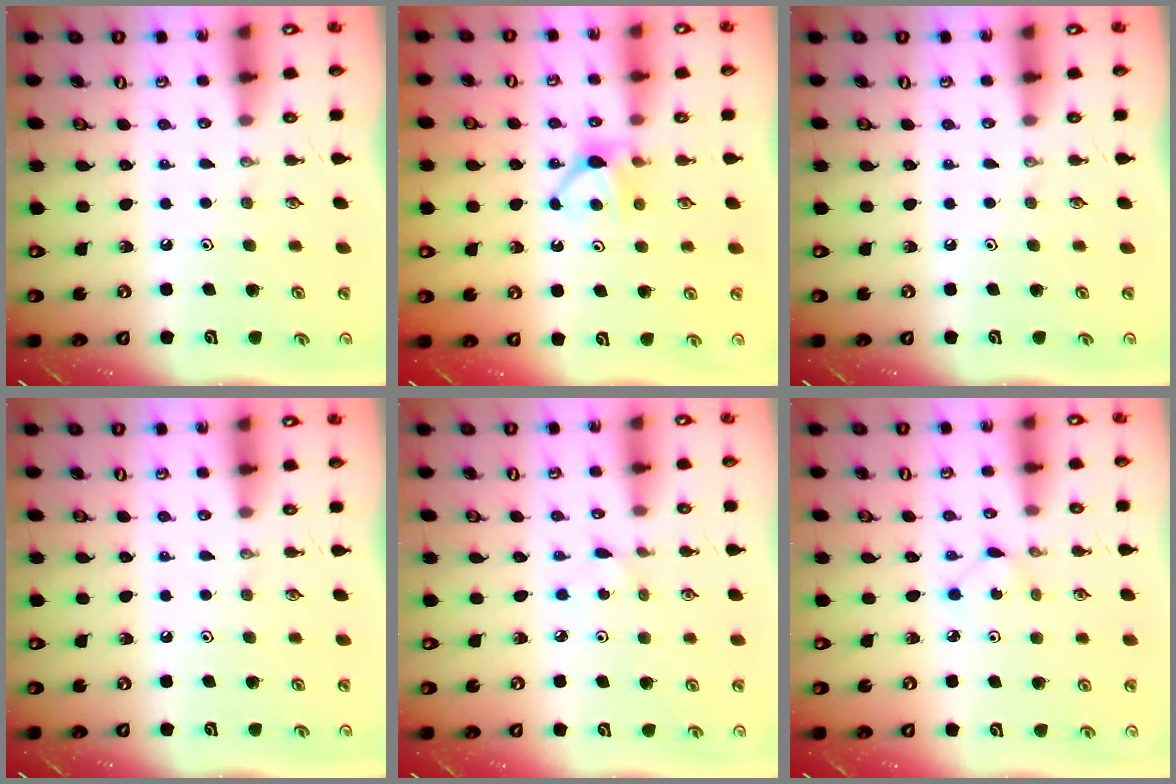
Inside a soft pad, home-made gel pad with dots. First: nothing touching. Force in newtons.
{"total": 5.1, "press": 5.0, "slide": 0.6}
{"total": 0.0}
{"total": 0.0}
{"total": 1.0, "press": 1.0, "slide": 0.1}
{"total": 2.4, "press": 2.4, "slide": 0.3}